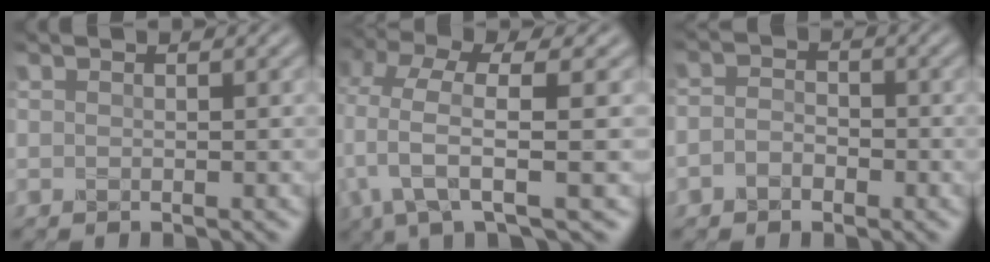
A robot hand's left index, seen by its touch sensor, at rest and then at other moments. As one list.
[{"total": 6.4, "force": [0.4, 1.9, 6.1], "torque": [-0.126, 0.003, 0.002]}, {"total": 1.8, "force": [-0.9, 1.3, 0.7], "torque": [-0.017, 0.006, -0.023]}]